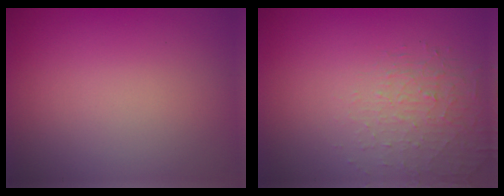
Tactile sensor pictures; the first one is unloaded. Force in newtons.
{"total": 1.5, "press": 0.8, "slide": 1.3}